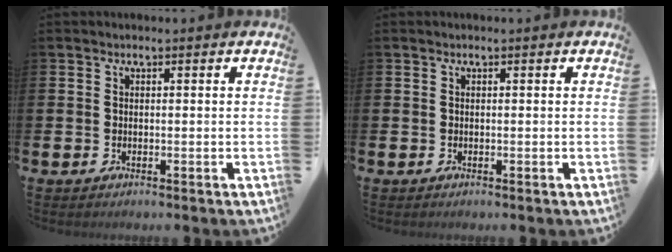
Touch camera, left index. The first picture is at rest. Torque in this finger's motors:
{"motor_torque": [0.00, 0.01, 0.00, 0.02]}